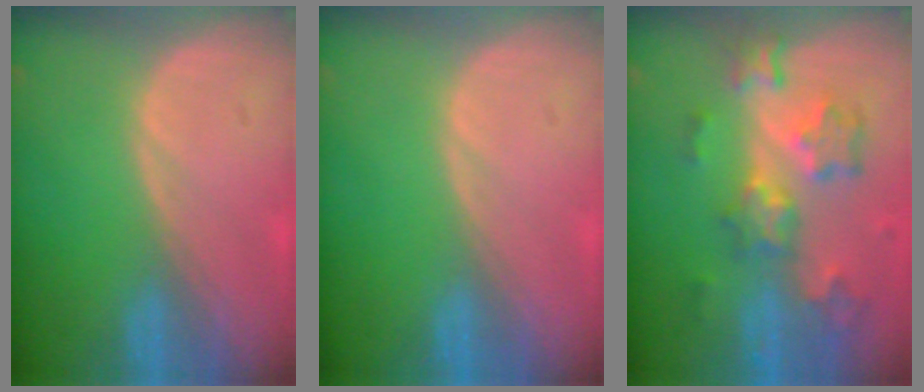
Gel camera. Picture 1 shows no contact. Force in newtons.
{"total": 0.0}
{"total": 8.9, "press": 7.9, "slide": 4.2}